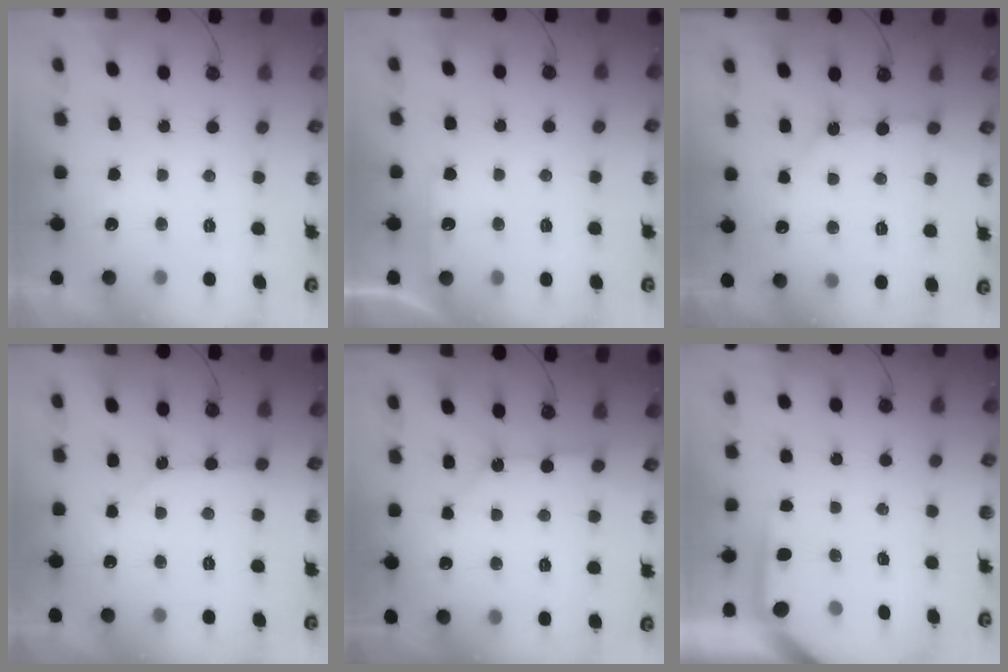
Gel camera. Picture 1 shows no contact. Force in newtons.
{"total": 3.9, "press": 3.9, "slide": 0.5}
{"total": 4.0, "press": 3.9, "slide": 0.5}
{"total": 2.8, "press": 2.8, "slide": 0.5}
{"total": 3.4, "press": 3.4, "slide": 0.3}
{"total": 3.3, "press": 3.3, "slide": 0.4}